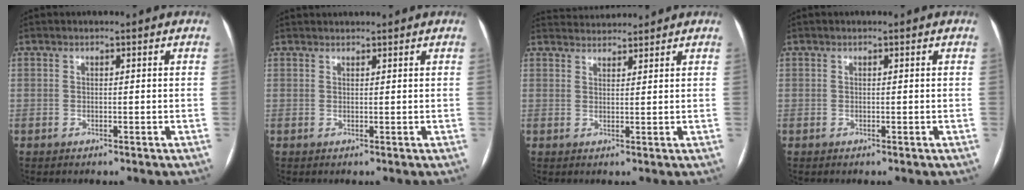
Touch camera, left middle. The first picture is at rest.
{"total": 2.0, "force": [2.0, 0.2, 0.3], "torque": [-0.007, 0.026, 0.034]}
{"total": 4.5, "force": [4.5, 0.4, 0.2], "torque": [-0.011, 0.028, 0.073]}
{"total": 0.0}